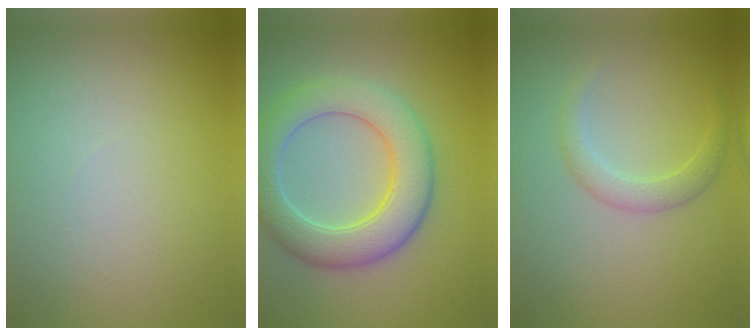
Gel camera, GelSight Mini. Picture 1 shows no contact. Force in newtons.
{"total": 7.1, "press": 7.1, "slide": 0.6}
{"total": 2.0, "press": 2.0, "slide": 0.1}